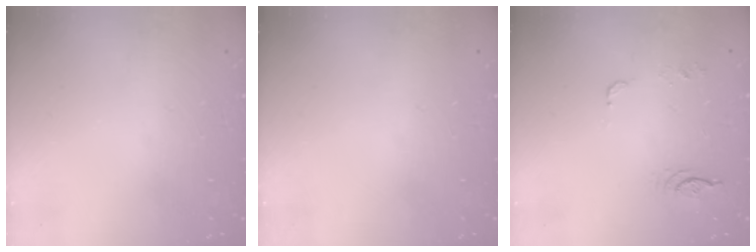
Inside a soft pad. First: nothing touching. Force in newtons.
{"total": 0.0}
{"total": 14.8, "press": 7.2, "slide": 12.9}